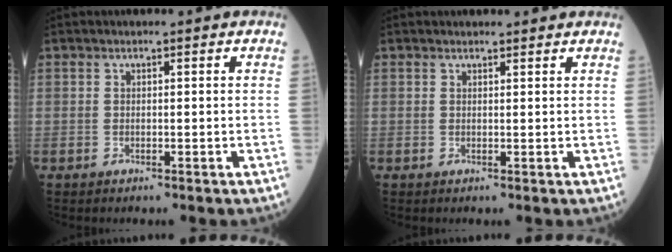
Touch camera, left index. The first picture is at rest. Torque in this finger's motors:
{"motor_torque": [-0.18, -0.63, -0.63, -0.02]}